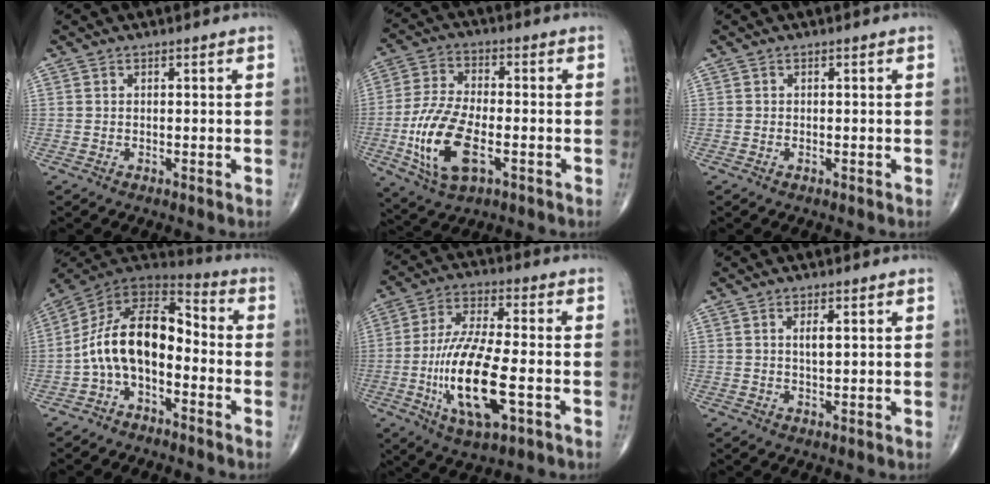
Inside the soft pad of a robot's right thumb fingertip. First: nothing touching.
{"total": 14.7, "force": [-4.1, 7.0, 12.3], "torque": [-0.252, 0.009, -0.072]}
{"total": 0.0}
{"total": 14.3, "force": [-3.1, 8.0, 11.5], "torque": [-0.189, 0.073, -0.066]}
{"total": 17.0, "force": [-4.3, 5.7, 15.4], "torque": [-0.310, 0.010, -0.074]}
{"total": 2.5, "force": [0.9, 0.7, 2.3], "torque": [-0.039, -0.005, 0.016]}